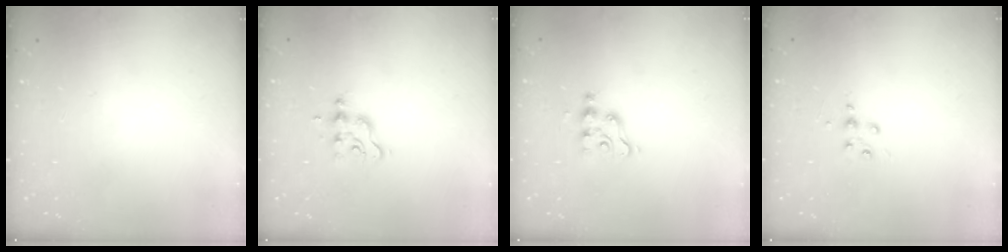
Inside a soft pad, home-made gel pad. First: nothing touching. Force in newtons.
{"total": 4.7, "press": 4.7, "slide": 0.7}
{"total": 4.5, "press": 4.4, "slide": 0.6}
{"total": 4.3, "press": 4.3, "slide": 0.5}